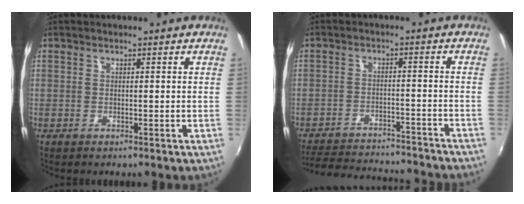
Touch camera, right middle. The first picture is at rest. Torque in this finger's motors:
{"motor_torque": [0.94, -1.20, 0.19, 0.05]}